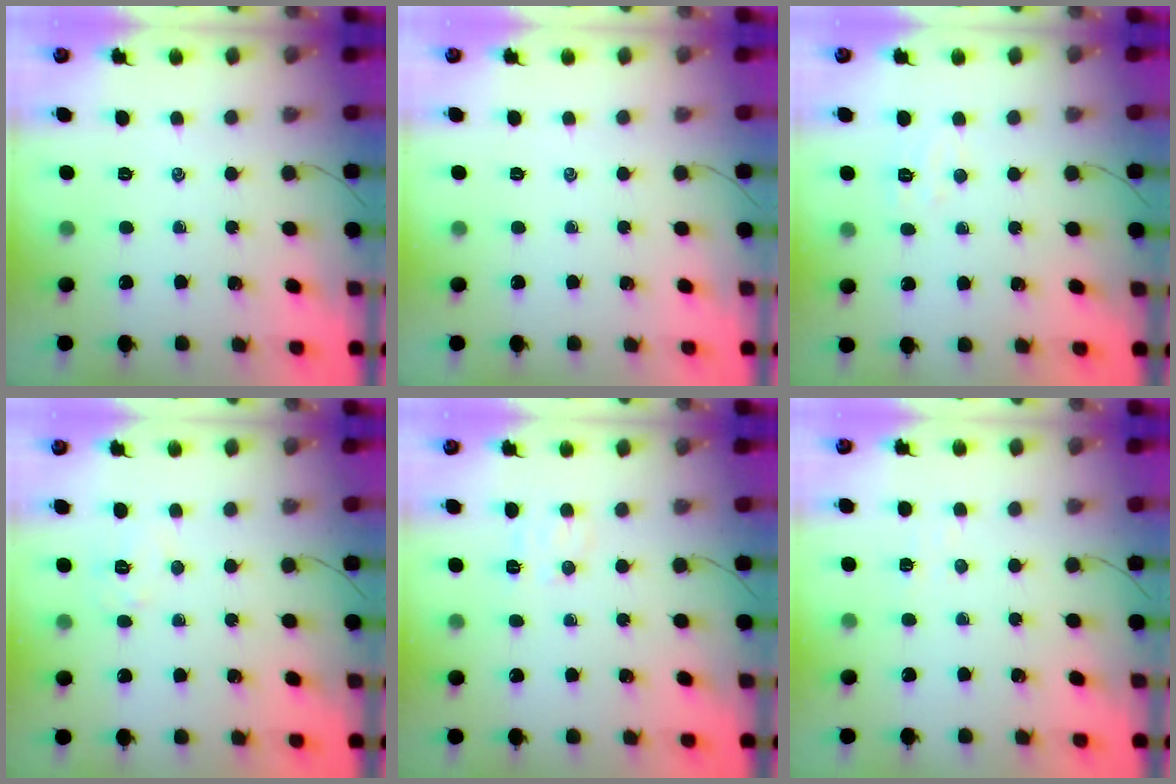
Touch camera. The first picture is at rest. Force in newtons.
{"total": 0.0}
{"total": 4.1, "press": 4.0, "slide": 0.8}
{"total": 5.7, "press": 5.6, "slide": 1.1}
{"total": 5.1, "press": 4.9, "slide": 1.4}
{"total": 2.7, "press": 2.6, "slide": 0.8}